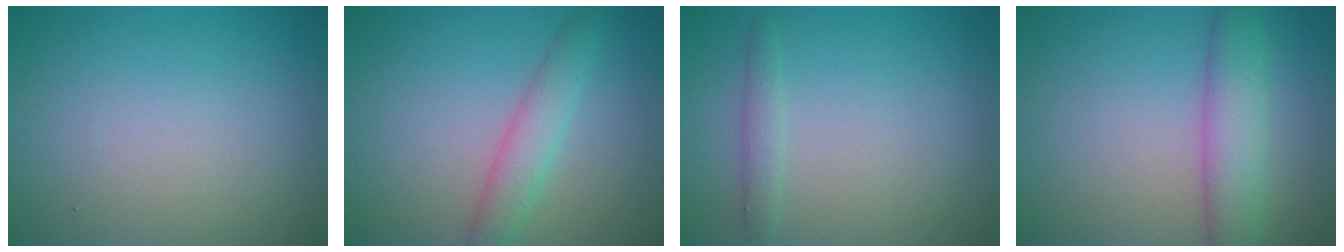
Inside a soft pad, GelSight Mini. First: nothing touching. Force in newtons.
{"total": 3.0, "press": 3.0, "slide": 0.1}
{"total": 1.3, "press": 1.3, "slide": 0.2}
{"total": 4.5, "press": 4.5, "slide": 0.1}